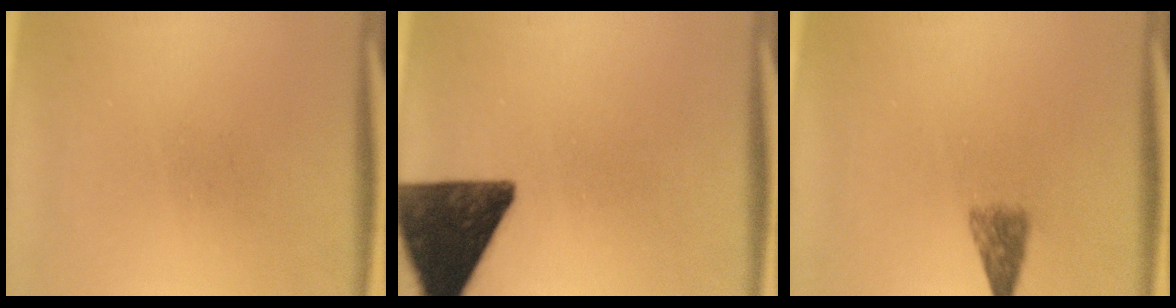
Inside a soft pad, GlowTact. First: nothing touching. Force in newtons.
{"total": 14.1}
{"total": 2.9}